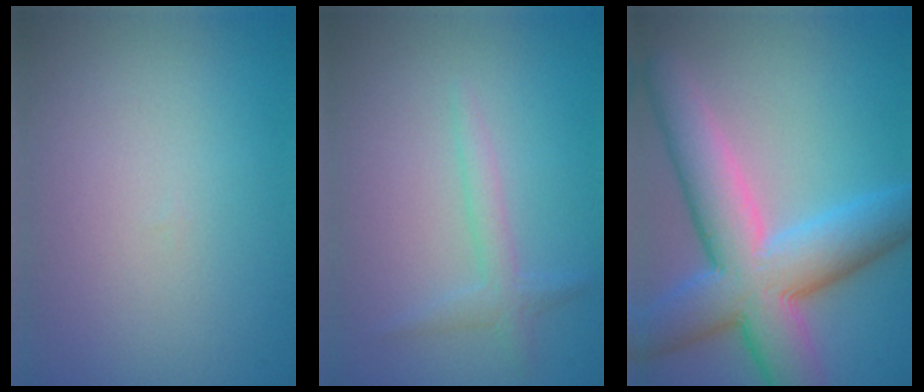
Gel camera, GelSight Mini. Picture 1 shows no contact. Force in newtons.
{"total": 1.8, "press": 1.7, "slide": 0.1}
{"total": 10.3, "press": 10.3, "slide": 0.4}